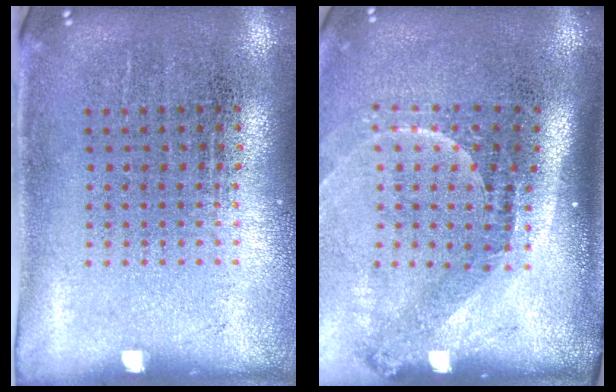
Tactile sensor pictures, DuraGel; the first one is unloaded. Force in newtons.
{"total": 2.2, "press": 1.5, "slide": 1.6}